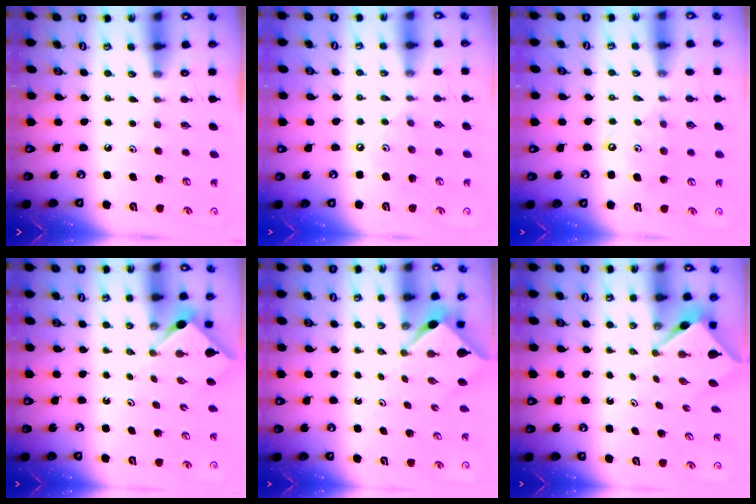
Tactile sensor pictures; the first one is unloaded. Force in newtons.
{"total": 2.8, "press": 2.8, "slide": 0.5}
{"total": 7.4, "press": 7.4, "slide": 0.7}
{"total": 2.9, "press": 2.9, "slide": 0.3}
{"total": 2.3, "press": 2.3, "slide": 0.3}
{"total": 4.0, "press": 3.9, "slide": 0.2}